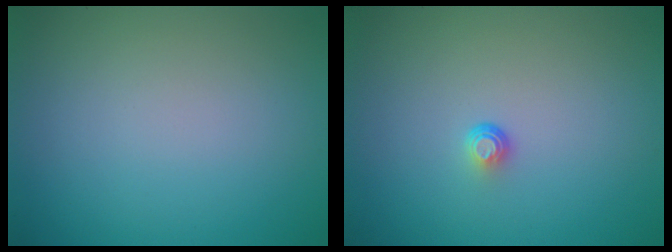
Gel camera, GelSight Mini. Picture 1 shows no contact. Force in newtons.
{"total": 0.9, "press": 0.5, "slide": 0.7}